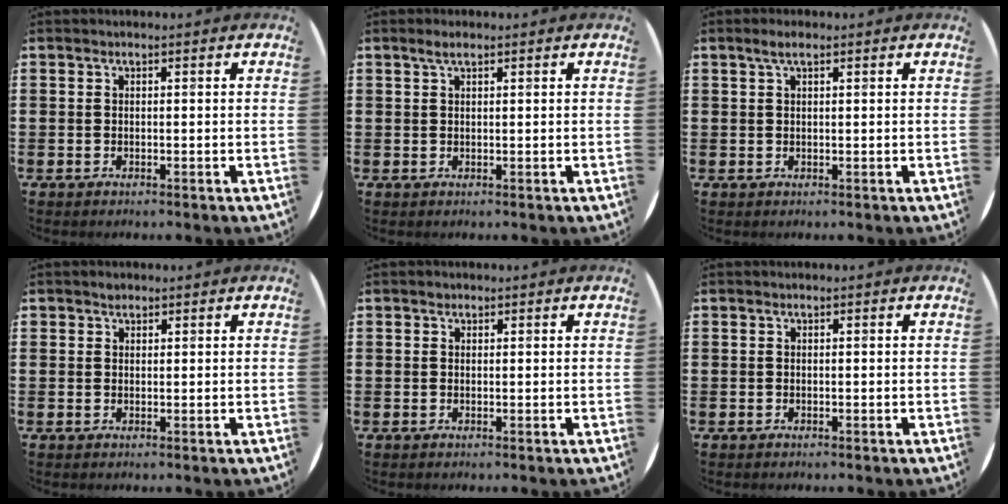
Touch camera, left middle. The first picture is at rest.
{"total": 1.5, "force": [1.0, 0.4, 1.0], "torque": [-0.019, 0.005, 0.018]}
{"total": 1.7, "force": [1.1, 0.4, 1.2], "torque": [-0.025, 0.006, 0.018]}
{"total": 1.1, "force": [0.9, 0.6, 0.1], "torque": [0.006, 0.000, 0.016]}
{"total": 0.5, "force": [0.4, 0.4, 0.0], "torque": [0.007, 0.001, 0.005]}
{"total": 0.0}